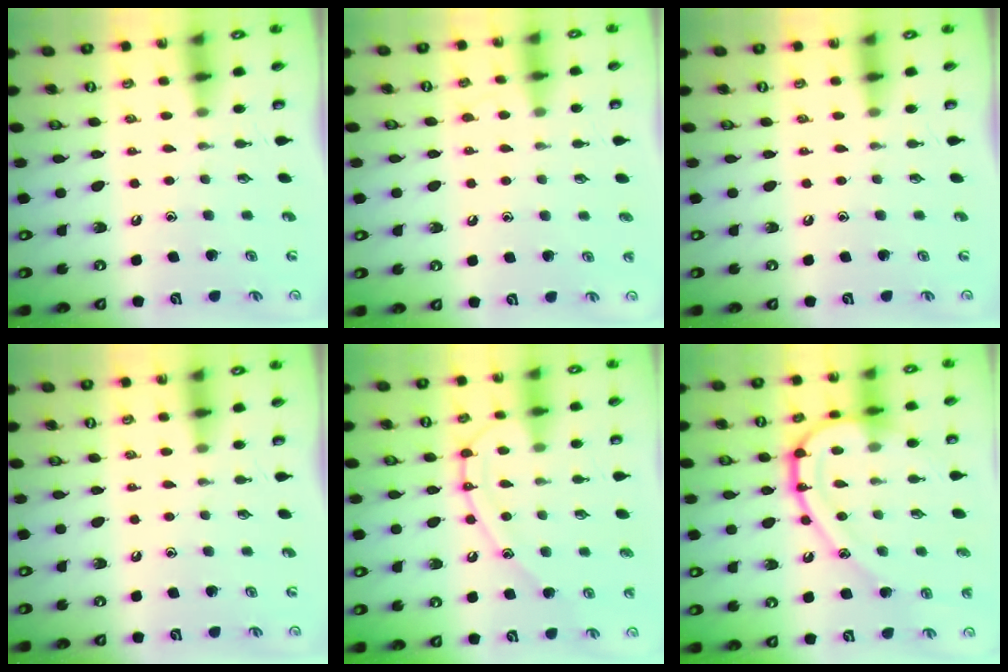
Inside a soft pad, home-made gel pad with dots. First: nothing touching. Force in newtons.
{"total": 5.1, "press": 5.0, "slide": 0.5}
{"total": 0.0}
{"total": 0.0}
{"total": 13.4, "press": 13.4, "slide": 1.1}
{"total": 18.1, "press": 18.0, "slide": 1.7}